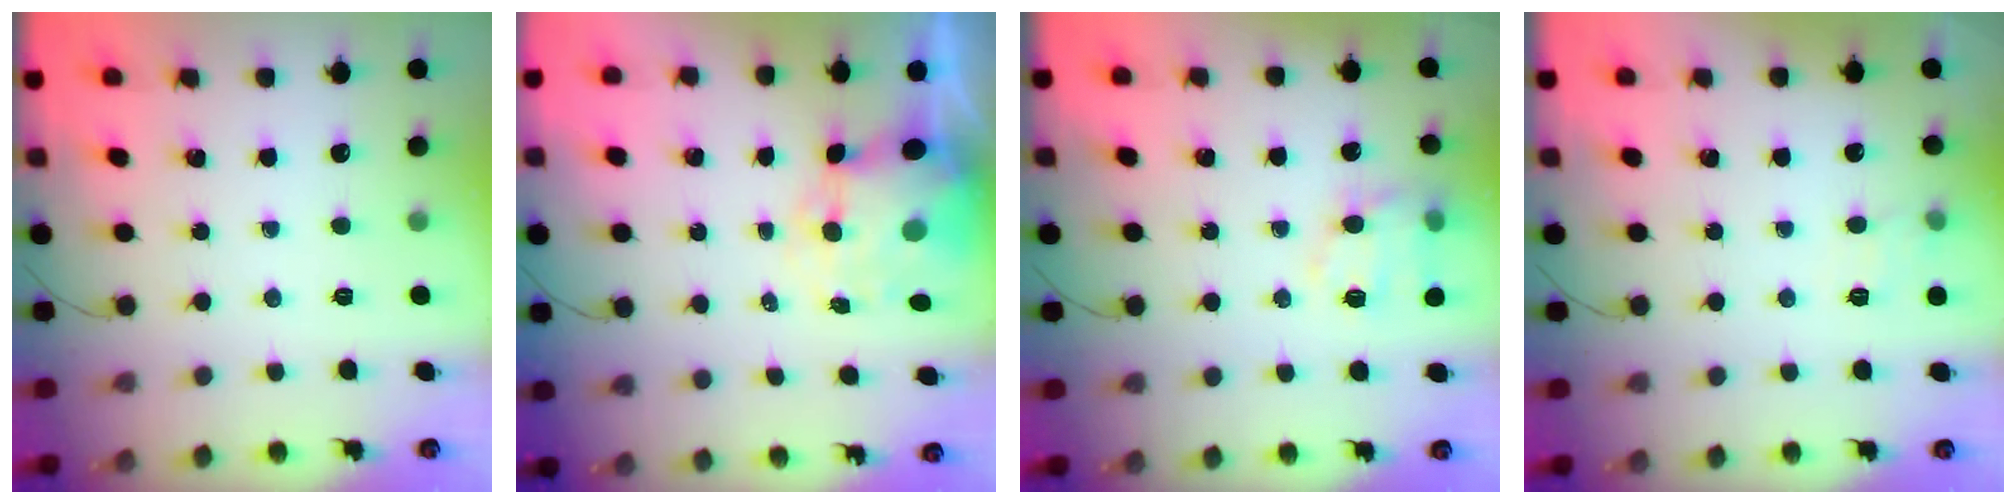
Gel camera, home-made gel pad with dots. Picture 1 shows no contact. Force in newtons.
{"total": 9.0, "press": 8.4, "slide": 3.0}
{"total": 12.6, "press": 12.4, "slide": 2.0}
{"total": 4.2, "press": 3.7, "slide": 2.0}